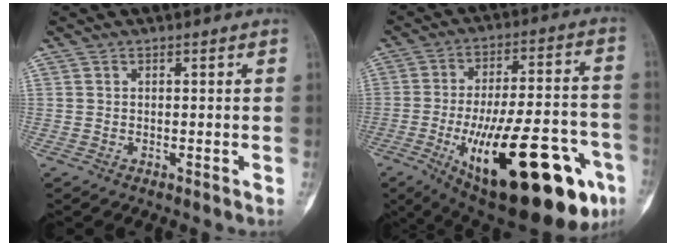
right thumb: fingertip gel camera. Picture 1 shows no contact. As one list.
[{"total": 31.6, "force": [-12.6, 11.0, 26.8], "torque": [-0.352, 0.031, -0.171]}]